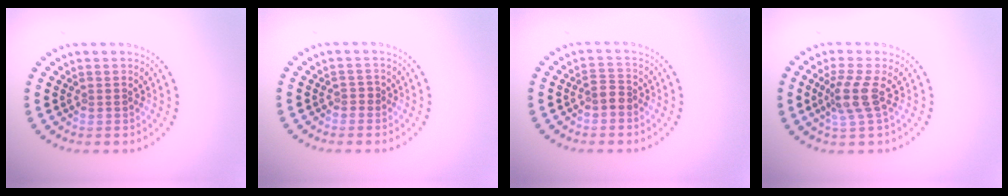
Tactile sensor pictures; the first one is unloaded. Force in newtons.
{"total": 0.6, "press": 0.3, "slide": 0.6}
{"total": 1.6, "press": 1.4, "slide": 0.8}
{"total": 2.7, "press": 2.0, "slide": 1.7}